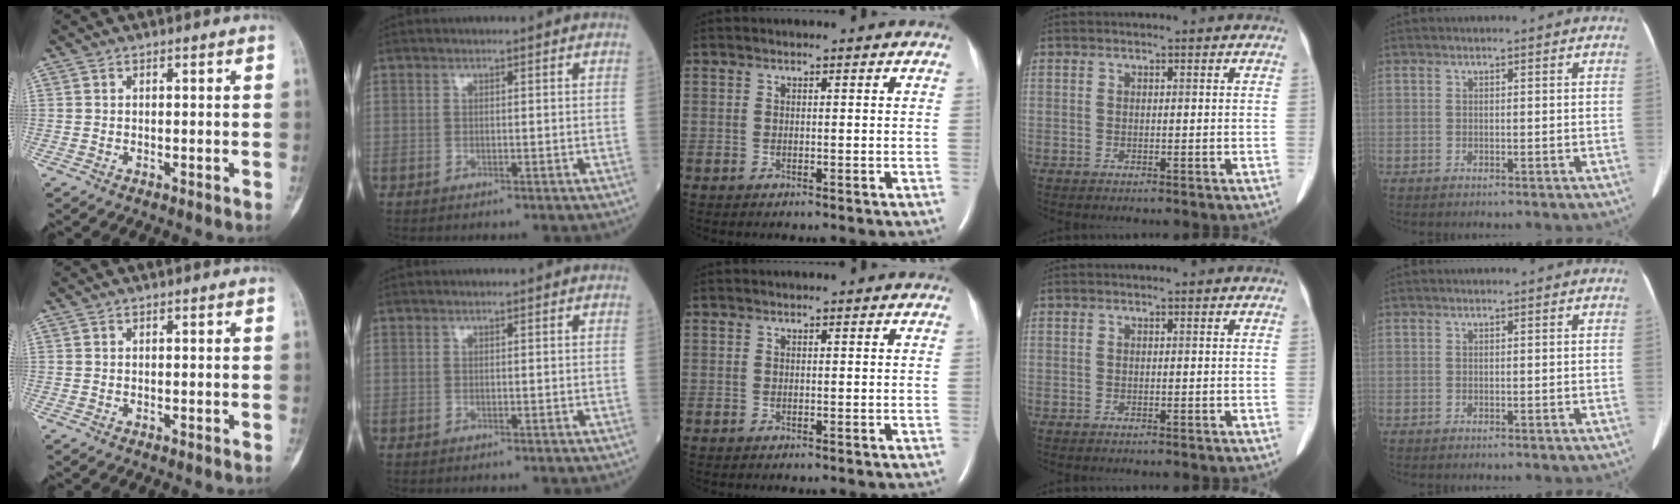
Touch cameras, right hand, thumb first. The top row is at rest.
{}